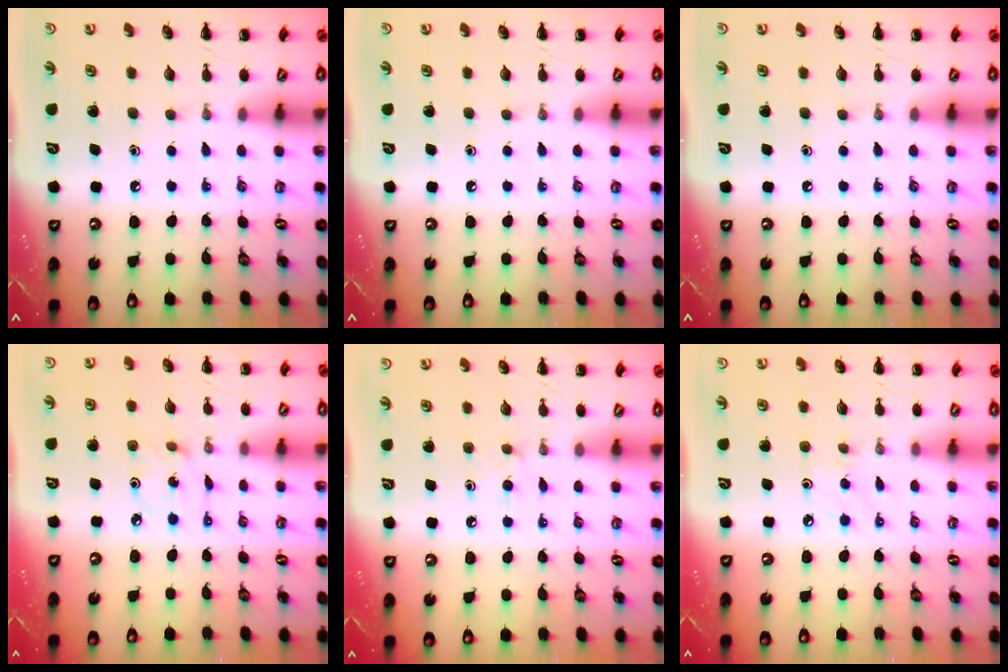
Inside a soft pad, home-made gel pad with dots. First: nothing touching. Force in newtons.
{"total": 0.0}
{"total": 0.0}
{"total": 1.5, "press": 1.4, "slide": 0.4}
{"total": 4.1, "press": 4.0, "slide": 1.2}
{"total": 2.7, "press": 2.5, "slide": 0.9}